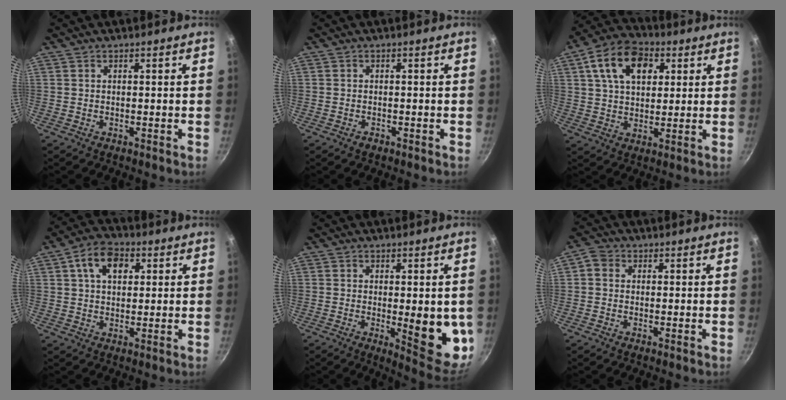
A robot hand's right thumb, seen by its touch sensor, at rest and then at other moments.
{"total": 1.0, "force": [-0.6, 0.6, 0.4], "torque": [-0.007, 0.005, -0.011]}
{"total": 14.1, "force": [4.9, 9.3, 9.4], "torque": [-0.136, 0.005, 0.072]}
{"total": 8.7, "force": [2.9, 5.8, 5.8], "torque": [-0.078, 0.005, 0.038]}
{"total": 12.1, "force": [-1.0, 4.3, 11.3], "torque": [-0.113, -0.019, -0.004]}
{"total": 2.9, "force": [0.3, 2.6, 1.3], "torque": [-0.021, 0.005, -0.009]}